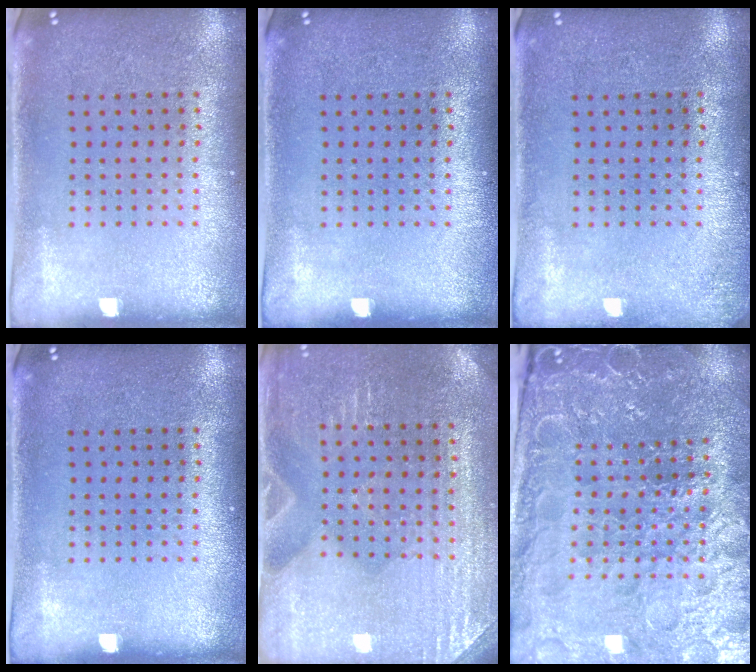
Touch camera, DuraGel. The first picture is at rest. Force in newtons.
{"total": 0.0}
{"total": 1.0, "press": 1.0, "slide": 0.3}
{"total": 0.0}
{"total": 3.0, "press": 3.0, "slide": 0.2}
{"total": 4.7, "press": 4.5, "slide": 1.3}